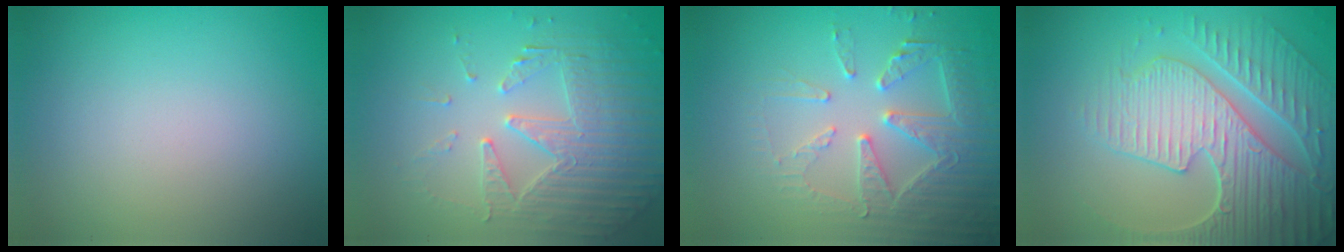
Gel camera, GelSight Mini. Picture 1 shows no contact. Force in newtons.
{"total": 4.9, "press": 4.3, "slide": 2.3}
{"total": 4.8, "press": 4.6, "slide": 1.5}
{"total": 8.5, "press": 6.1, "slide": 5.9}